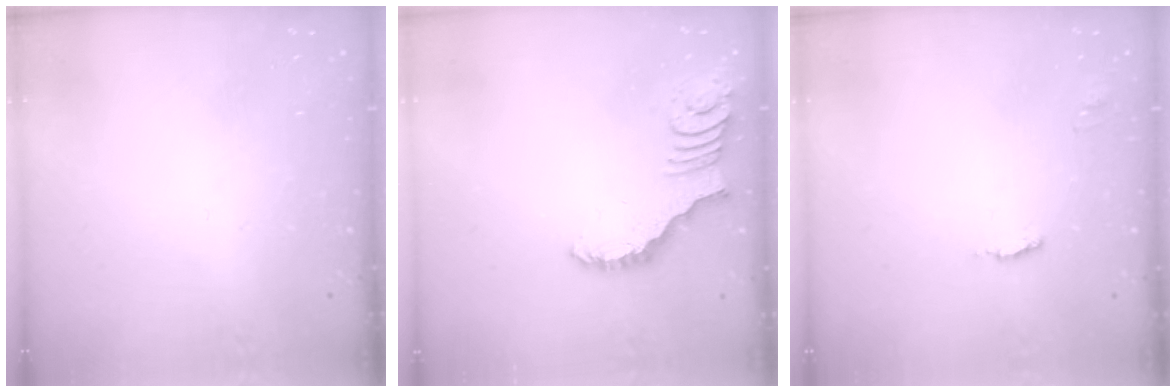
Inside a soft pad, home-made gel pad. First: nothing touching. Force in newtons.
{"total": 2.5, "press": 2.5, "slide": 0.5}
{"total": 2.9, "press": 2.9, "slide": 0.3}